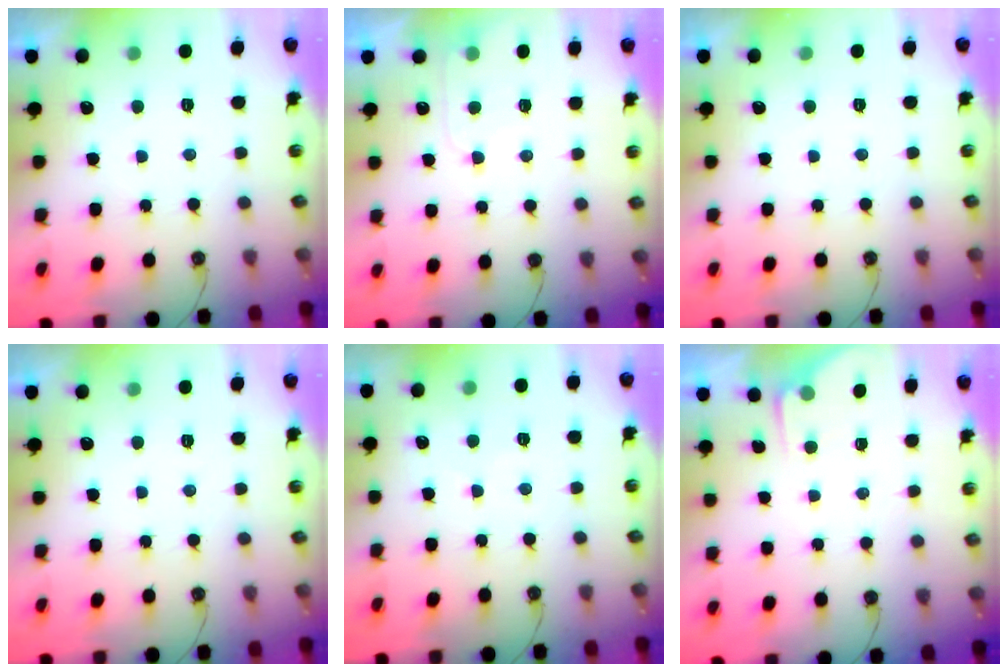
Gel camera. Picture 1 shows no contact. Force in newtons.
{"total": 6.8, "press": 6.8, "slide": 0.8}
{"total": 0.0}
{"total": 0.0}
{"total": 2.5, "press": 2.5, "slide": 0.4}
{"total": 4.5, "press": 4.5, "slide": 0.5}